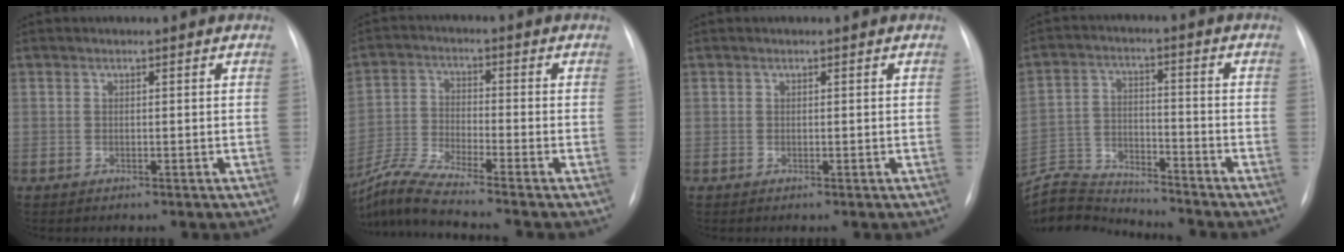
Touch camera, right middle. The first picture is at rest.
{"total": 9.1, "force": [-8.1, -1.5, 3.9], "torque": [-0.088, -0.026, -0.158]}
{"total": 0.0}
{"total": 9.6, "force": [-9.6, -0.2, -0.8], "torque": [0.008, 0.022, -0.176]}